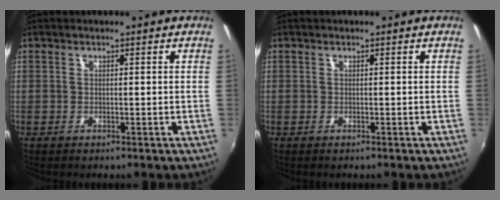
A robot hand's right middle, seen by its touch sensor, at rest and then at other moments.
{"total": 0.0}